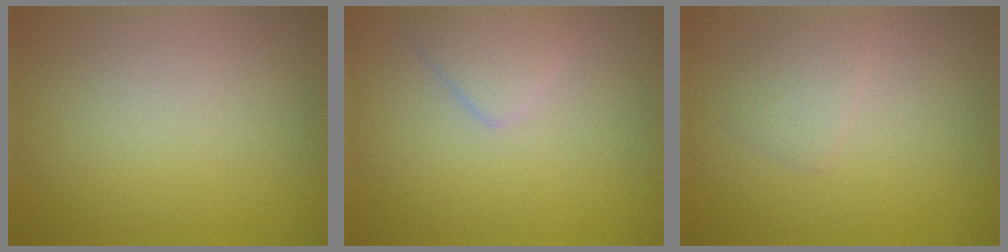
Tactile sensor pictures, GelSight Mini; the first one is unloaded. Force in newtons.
{"total": 2.1, "press": 2.1, "slide": 0.1}
{"total": 1.5, "press": 1.5, "slide": 0.2}